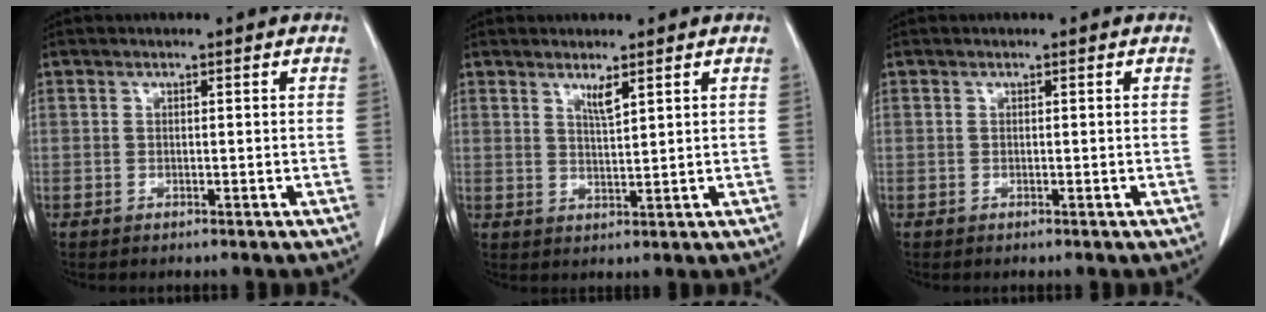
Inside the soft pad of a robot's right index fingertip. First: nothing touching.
{"total": 2.5, "force": [1.7, 0.1, 1.8], "torque": [-0.037, -0.009, 0.034]}
{"total": 0.0}